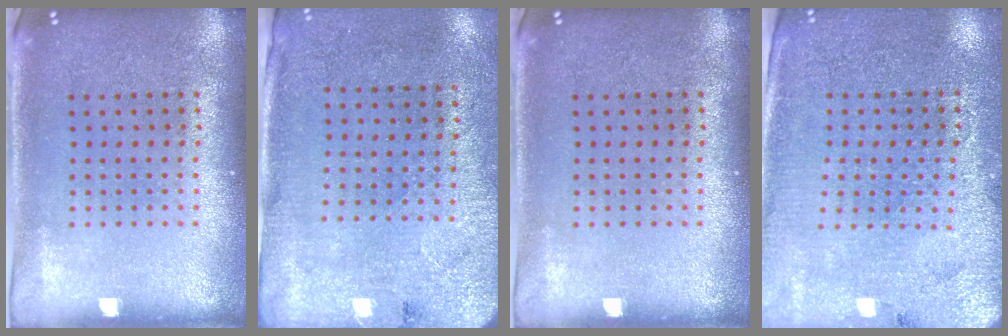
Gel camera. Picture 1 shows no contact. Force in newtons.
{"total": 2.7, "press": 2.2, "slide": 1.5}
{"total": 0.0}
{"total": 3.0, "press": 2.9, "slide": 0.8}